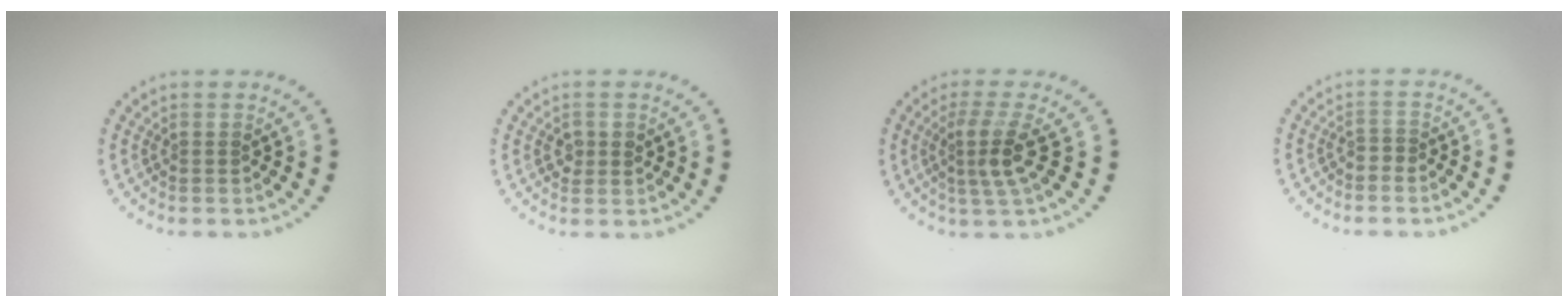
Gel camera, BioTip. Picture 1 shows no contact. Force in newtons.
{"total": 1.5, "press": 1.5, "slide": 0.2}
{"total": 3.0, "press": 2.3, "slide": 1.9}
{"total": 0.6, "press": 0.2, "slide": 0.5}